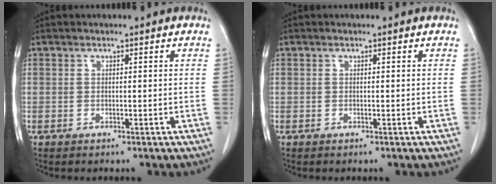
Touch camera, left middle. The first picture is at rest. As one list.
[{"total": 0.0}]